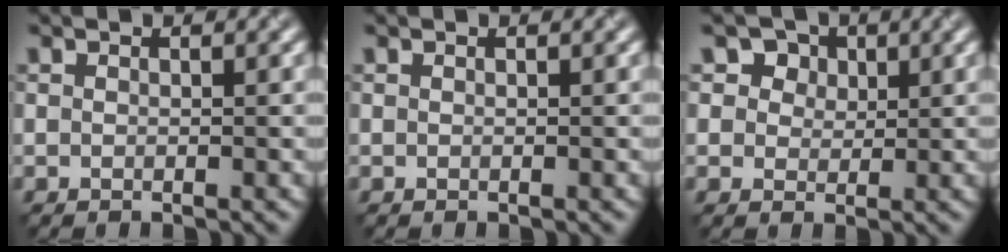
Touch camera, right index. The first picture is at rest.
{"total": 0.0}
{"total": 5.0, "force": [2.8, 3.8, 1.9], "torque": [-0.042, 0.004, 0.037]}